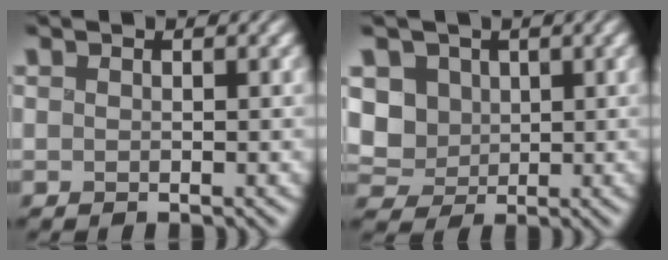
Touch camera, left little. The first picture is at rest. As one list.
[{"total": 4.9, "force": [0.4, 4.3, 2.3], "torque": [-0.065, 0.006, -0.003]}]